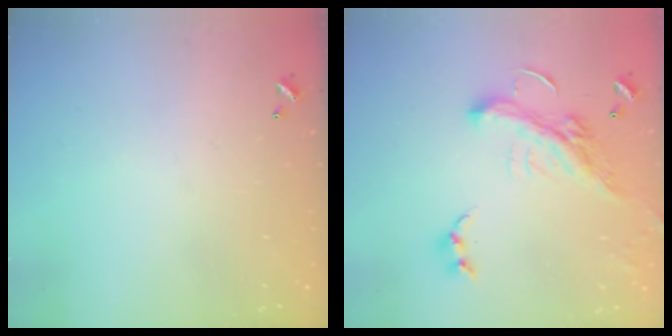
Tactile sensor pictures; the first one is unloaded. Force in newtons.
{"total": 5.4, "press": 5.2, "slide": 1.4}